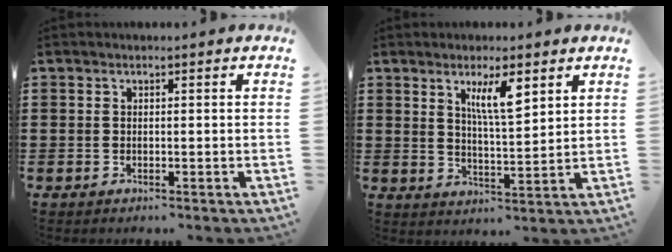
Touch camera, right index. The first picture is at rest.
{"total": 6.4, "force": [3.4, 1.6, 5.2], "torque": [-0.104, 0.004, 0.055]}